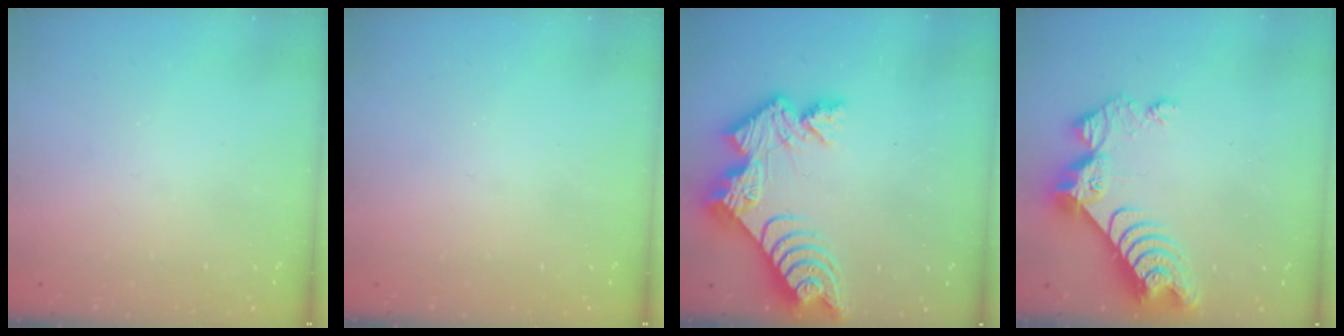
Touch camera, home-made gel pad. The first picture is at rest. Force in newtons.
{"total": 0.0}
{"total": 13.7, "press": 13.7, "slide": 1.1}
{"total": 11.1, "press": 11.0, "slide": 1.0}